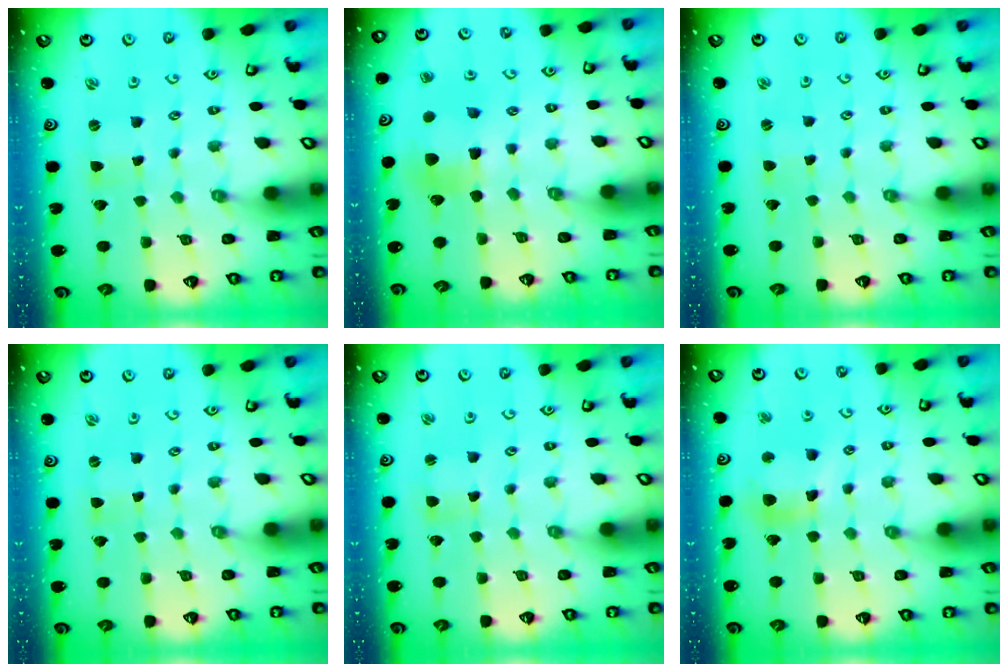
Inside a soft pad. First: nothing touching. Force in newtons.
{"total": 7.1, "press": 7.0, "slide": 0.6}
{"total": 0.6, "press": 0.6, "slide": 0.1}
{"total": 0.0}
{"total": 1.5, "press": 1.5, "slide": 0.3}
{"total": 10.7, "press": 10.6, "slide": 1.3}